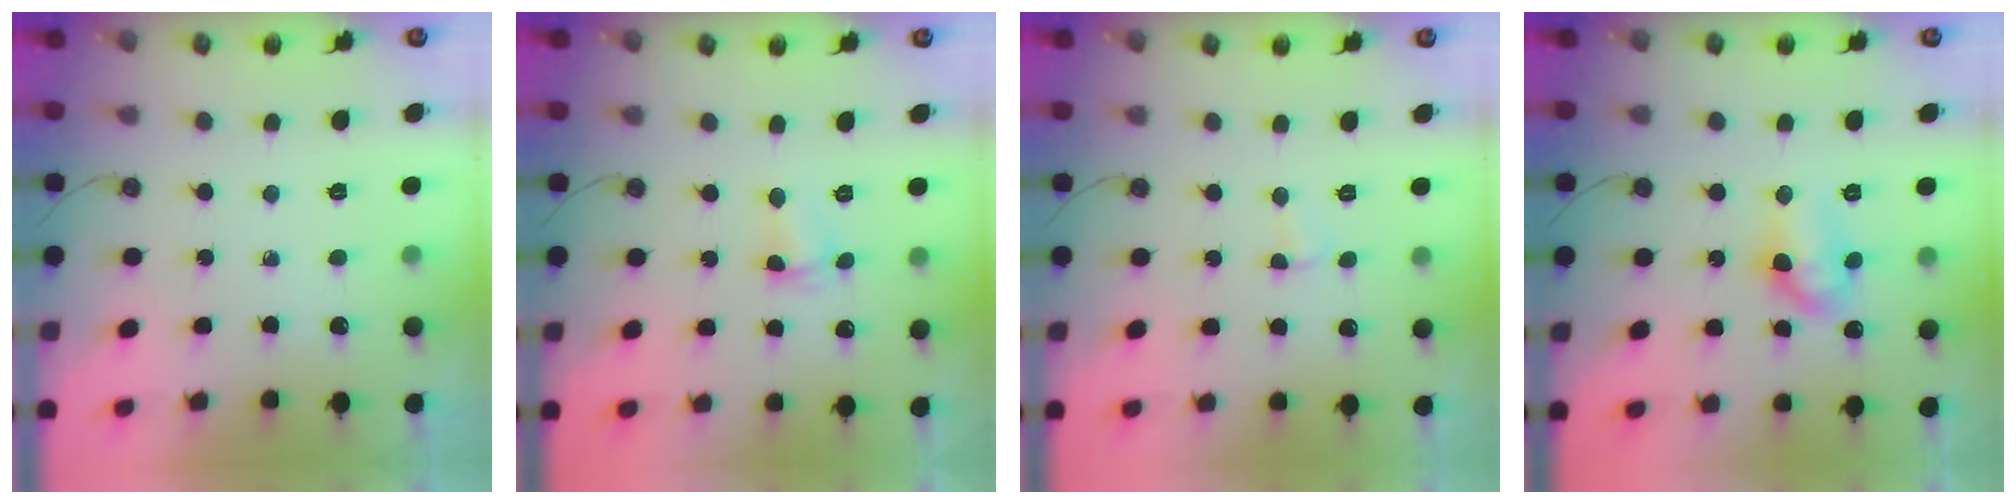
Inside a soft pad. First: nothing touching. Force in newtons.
{"total": 2.5, "press": 2.5, "slide": 0.4}
{"total": 3.6, "press": 1.9, "slide": 3.1}
{"total": 10.0, "press": 9.9, "slide": 1.1}